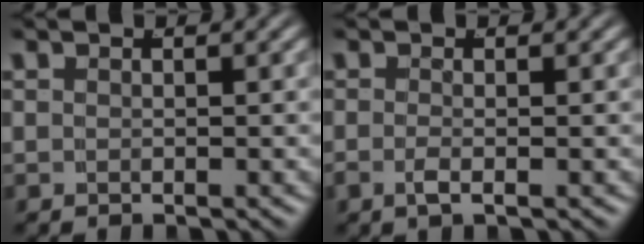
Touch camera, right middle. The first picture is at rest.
{"total": 1.2, "force": [-0.8, 0.1, 0.9], "torque": [-0.026, -0.008, -0.010]}